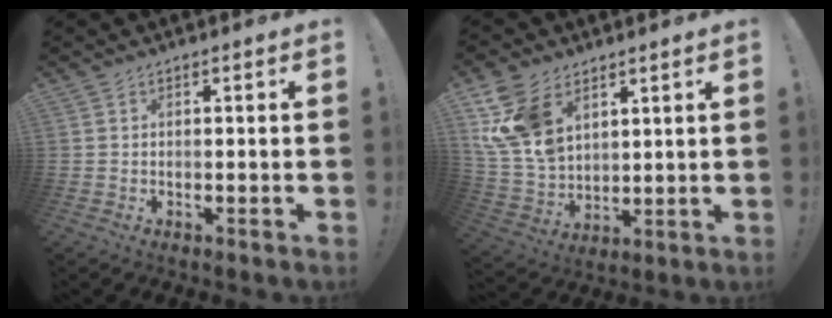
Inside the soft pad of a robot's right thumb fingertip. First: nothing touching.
{"total": 15.4, "force": [7.3, 10.4, 8.7], "torque": [-0.188, -0.038, 0.142]}